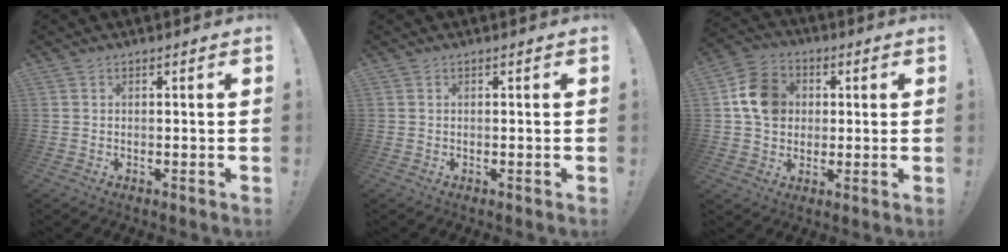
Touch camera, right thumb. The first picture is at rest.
{"total": 0.0}
{"total": 12.1, "force": [2.1, 10.4, 5.8], "torque": [-0.074, 0.010, 0.046]}